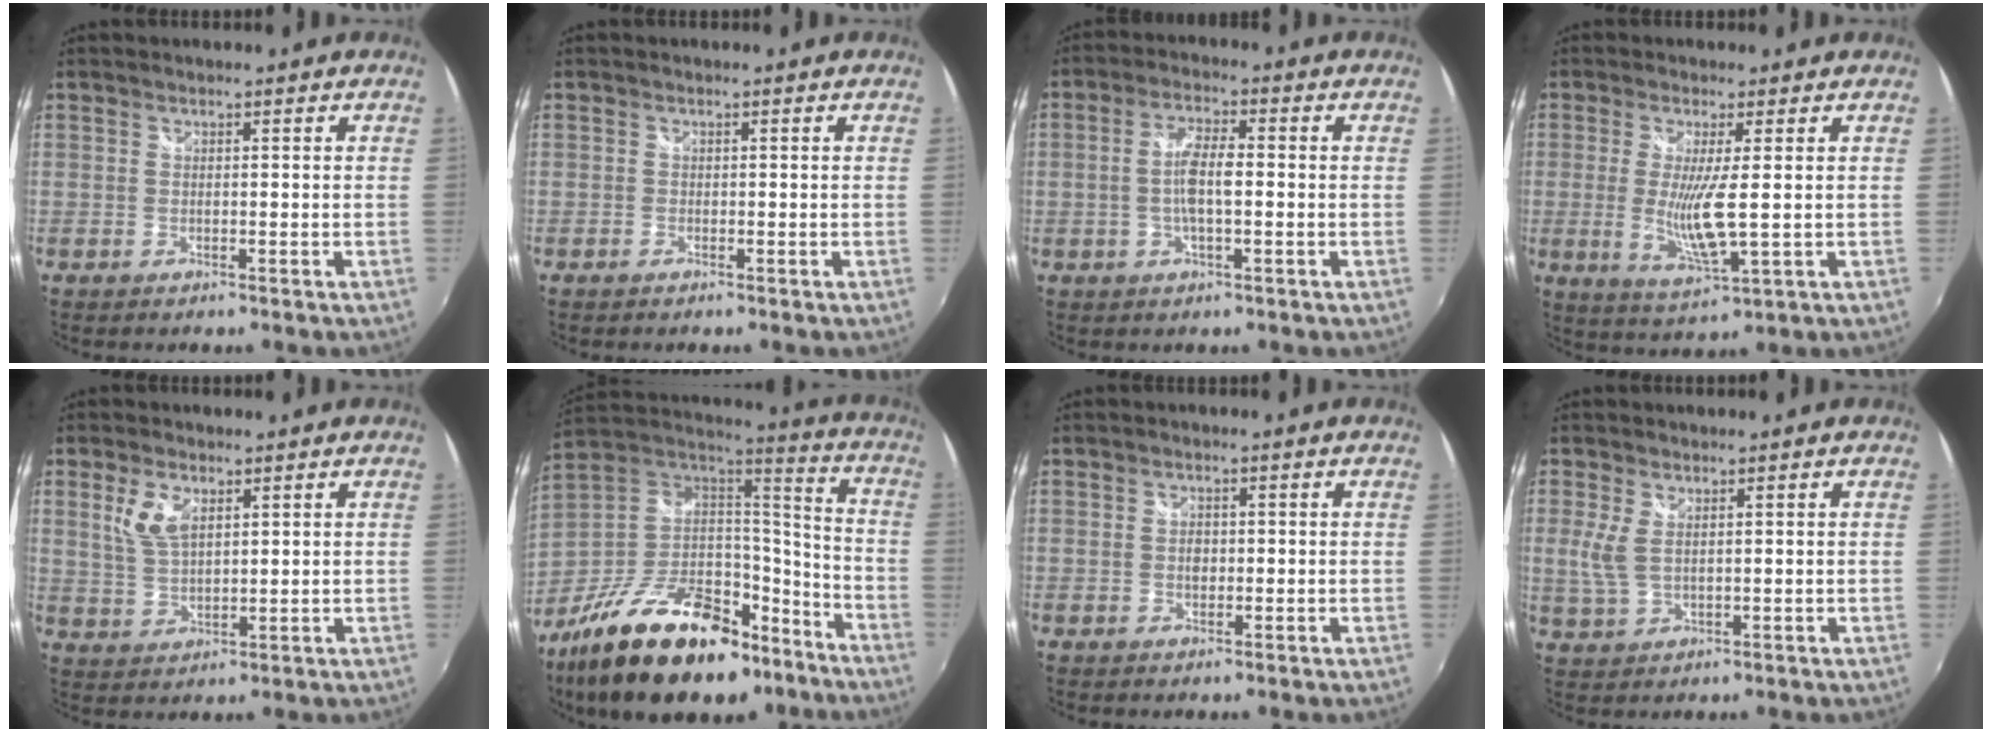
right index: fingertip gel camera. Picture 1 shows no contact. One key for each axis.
{"total": 0.7, "fx": -0.6, "fy": 0.3, "fz": 0.2, "tx": -0.005, "ty": -0.002, "tz": -0.013}
{"total": 6.0, "fx": -0.6, "fy": 1.5, "fz": 5.8, "tx": -0.111, "ty": 0.005, "tz": -0.012}
{"total": 8.1, "fx": -0.2, "fy": 0.6, "fz": 8.1, "tx": -0.160, "ty": -0.020, "tz": -0.002}
{"total": 5.8, "fx": 2.5, "fy": 2.9, "fz": 4.4, "tx": -0.090, "ty": 0.003, "tz": 0.051}
{"total": 32.0, "fx": -20.0, "fy": 15.8, "fz": 19.3, "tx": -0.361, "ty": 0.006, "tz": -0.302}
{"total": 1.5, "fx": -0.1, "fy": 1.2, "fz": 0.9, "tx": -0.017, "ty": 0.002, "tz": -0.004}
{"total": 4.1, "fx": 0.9, "fy": 2.0, "fz": 3.5, "tx": -0.079, "ty": -0.001, "tz": 0.020}